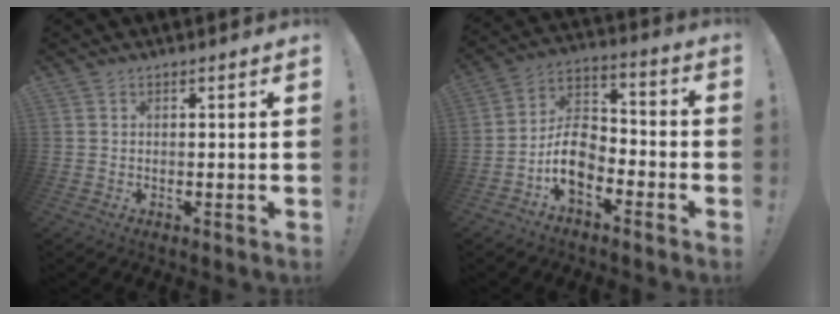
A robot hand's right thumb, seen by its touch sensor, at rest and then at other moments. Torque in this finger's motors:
{"motor_torque": [1.66, 0.52, 0.88, -1.04, 0.06]}